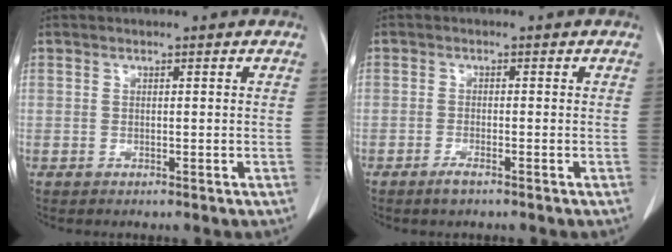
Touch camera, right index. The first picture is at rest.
{"total": 1.8, "force": [-1.3, 0.3, 1.2], "torque": [-0.026, -0.002, -0.025]}